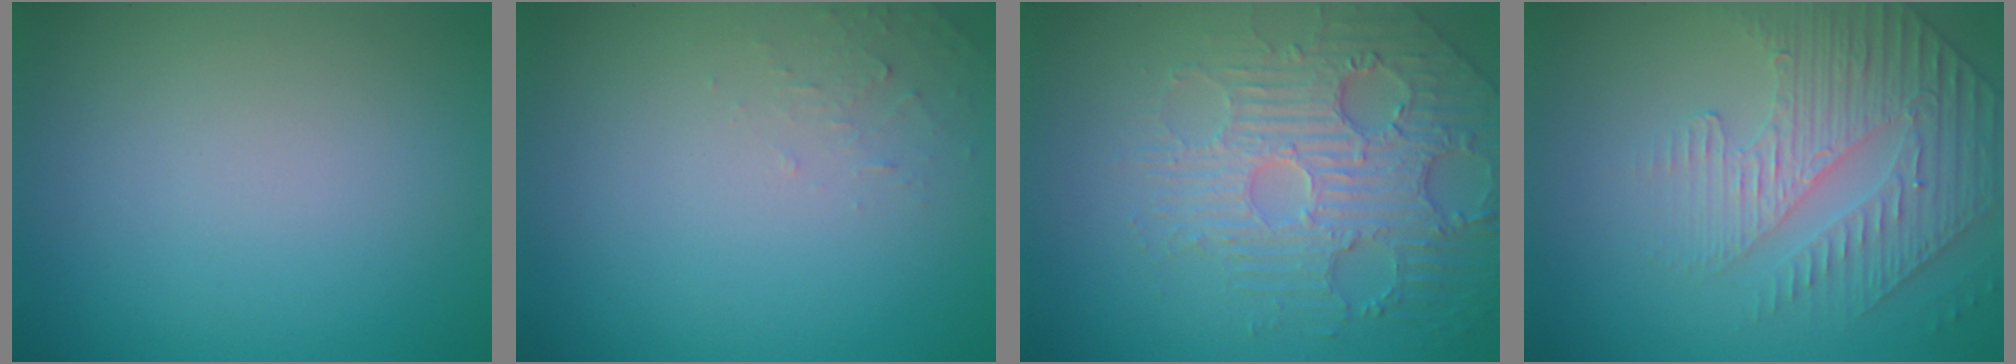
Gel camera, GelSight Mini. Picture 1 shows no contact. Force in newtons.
{"total": 0.9, "press": 0.9, "slide": 0.1}
{"total": 4.8, "press": 4.3, "slide": 2.2}
{"total": 4.5, "press": 3.5, "slide": 2.9}